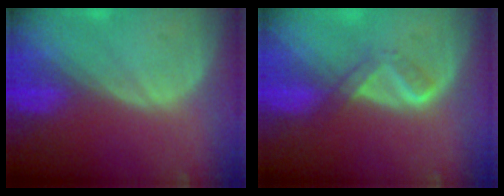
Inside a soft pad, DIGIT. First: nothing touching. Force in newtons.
{"total": 2.8, "press": 2.7, "slide": 0.7}